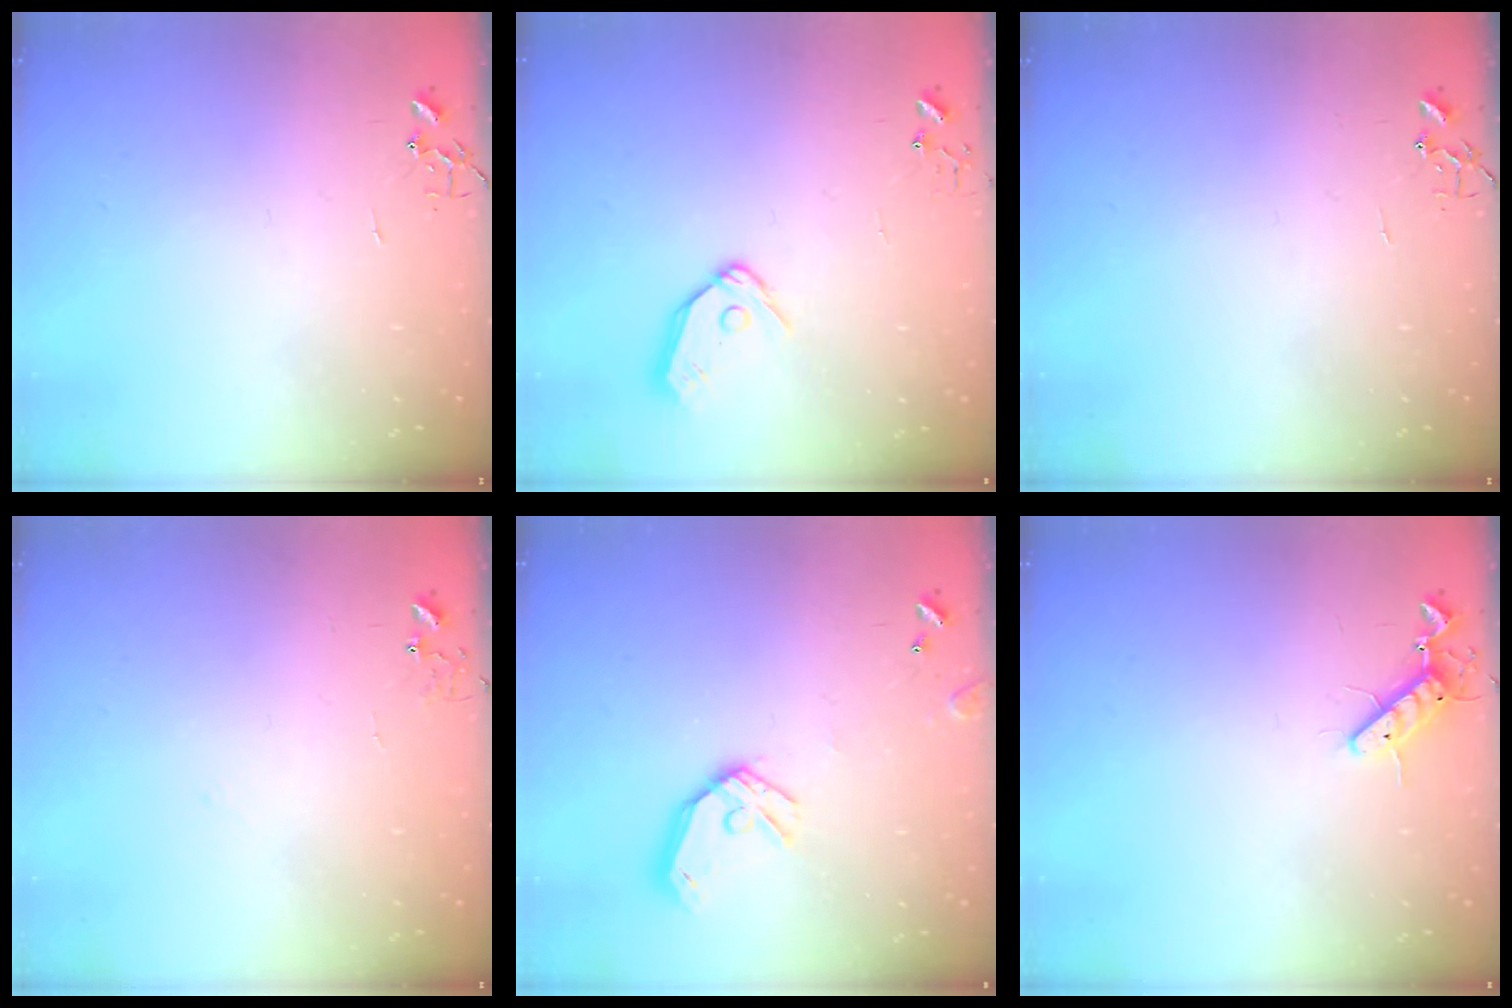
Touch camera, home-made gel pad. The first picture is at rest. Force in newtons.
{"total": 9.4, "press": 9.4, "slide": 0.7}
{"total": 0.0}
{"total": 6.8, "press": 6.8, "slide": 0.6}
{"total": 13.0, "press": 12.9, "slide": 1.9}
{"total": 8.5, "press": 8.4, "slide": 1.5}